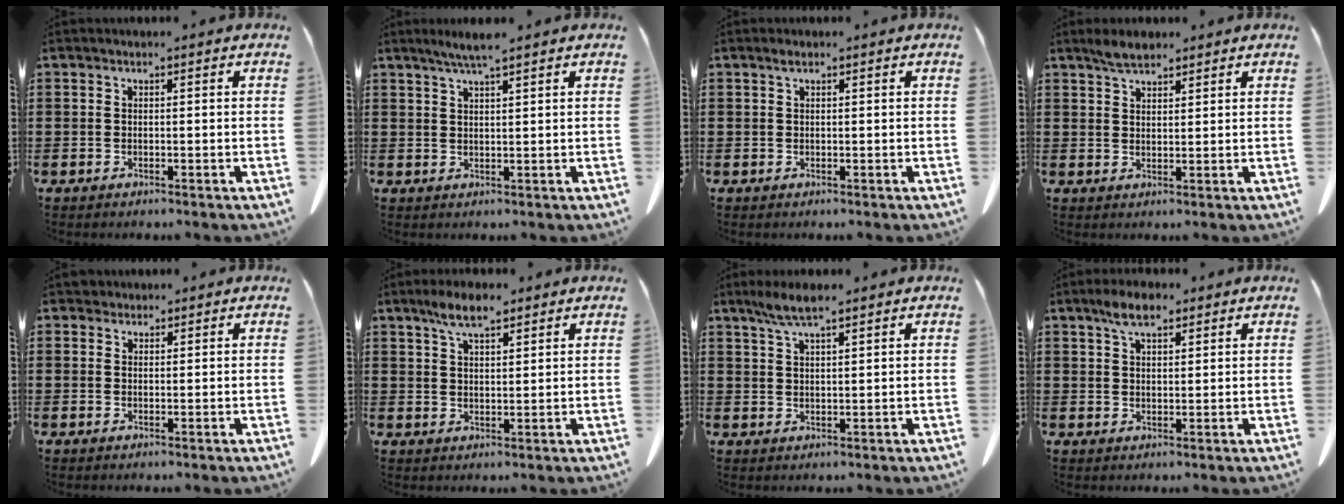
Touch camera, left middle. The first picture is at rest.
{"total": 3.3, "force": [2.5, -0.1, 2.1], "torque": [-0.046, 0.001, 0.045]}
{"total": 0.6, "force": [0.4, 0.3, 0.5], "torque": [-0.010, 0.003, 0.006]}
{"total": 3.1, "force": [2.5, 0.9, 1.5], "torque": [-0.033, 0.005, 0.047]}
{"total": 1.3, "force": [1.1, 0.5, 0.0], "torque": [-0.005, 0.003, 0.023]}
{"total": 5.3, "force": [3.7, 1.5, 3.5], "torque": [-0.076, 0.004, 0.066]}
{"total": 4.2, "force": [3.0, 0.4, 2.9], "torque": [-0.064, 0.002, 0.053]}
{"total": 4.7, "force": [3.2, 1.7, 3.0], "torque": [-0.064, 0.007, 0.058]}